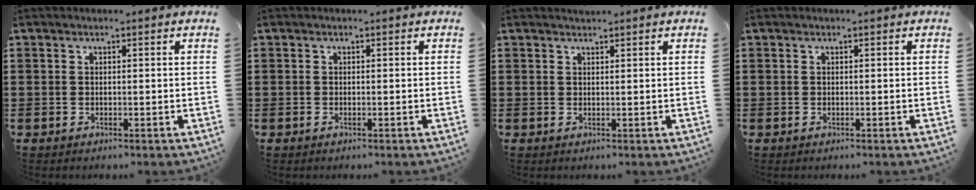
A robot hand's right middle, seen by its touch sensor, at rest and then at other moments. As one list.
[{"total": 0.0}, {"total": 0.8, "force": [0.8, 0.0, -0.1], "torque": [-0.001, -0.003, 0.016]}, {"total": 0.0}]